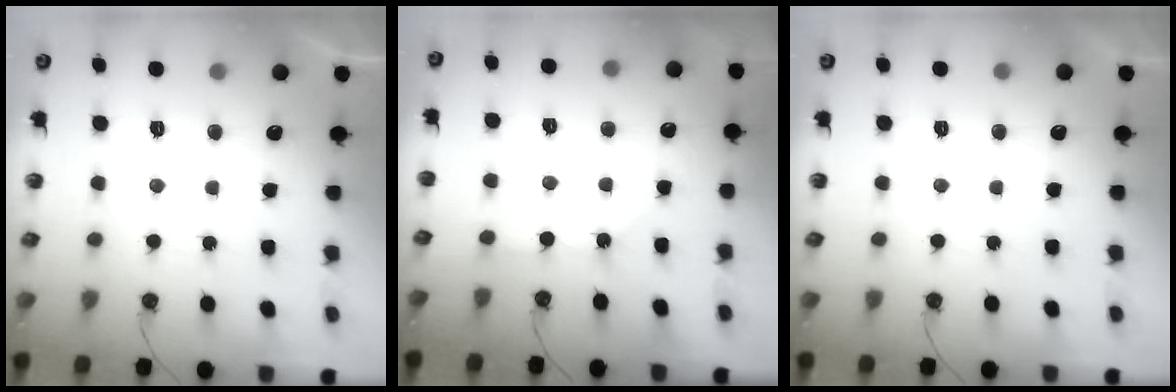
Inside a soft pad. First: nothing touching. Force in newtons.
{"total": 2.0, "press": 2.0, "slide": 0.2}
{"total": 0.0}